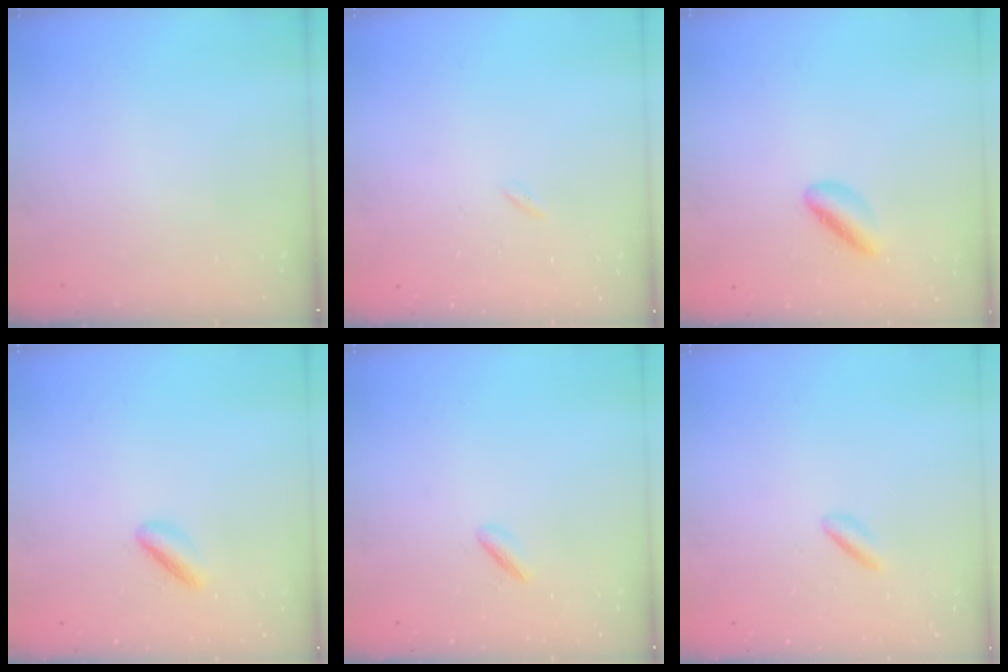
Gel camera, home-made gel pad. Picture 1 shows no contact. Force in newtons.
{"total": 0.0}
{"total": 4.9, "press": 4.6, "slide": 1.5}
{"total": 3.5, "press": 3.5, "slide": 0.6}
{"total": 2.0, "press": 1.8, "slide": 0.7}
{"total": 1.0, "press": 0.7, "slide": 0.7}